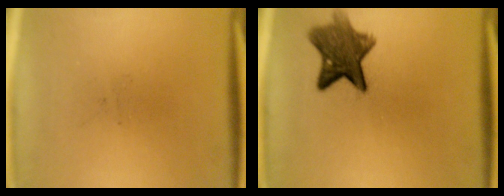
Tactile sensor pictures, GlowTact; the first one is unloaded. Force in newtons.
{"total": 8.6}